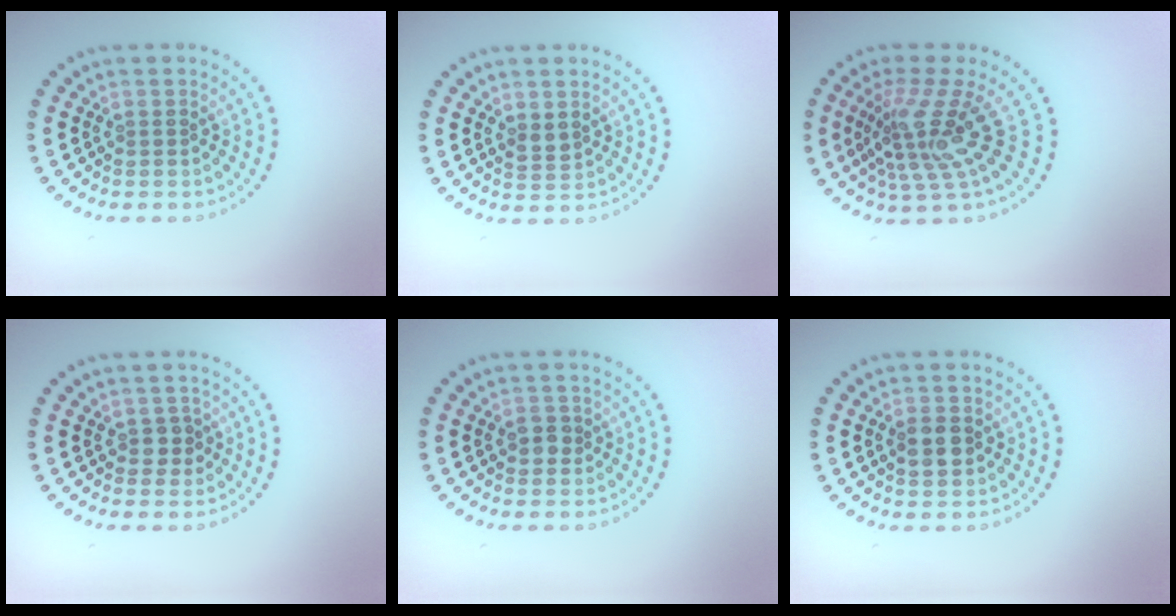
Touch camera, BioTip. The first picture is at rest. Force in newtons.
{"total": 1.2, "press": 1.1, "slide": 0.4}
{"total": 4.7, "press": 3.0, "slide": 3.6}
{"total": 1.4, "press": 1.3, "slide": 0.4}
{"total": 1.8, "press": 1.8, "slide": 0.3}
{"total": 3.1, "press": 3.1, "slide": 0.0}